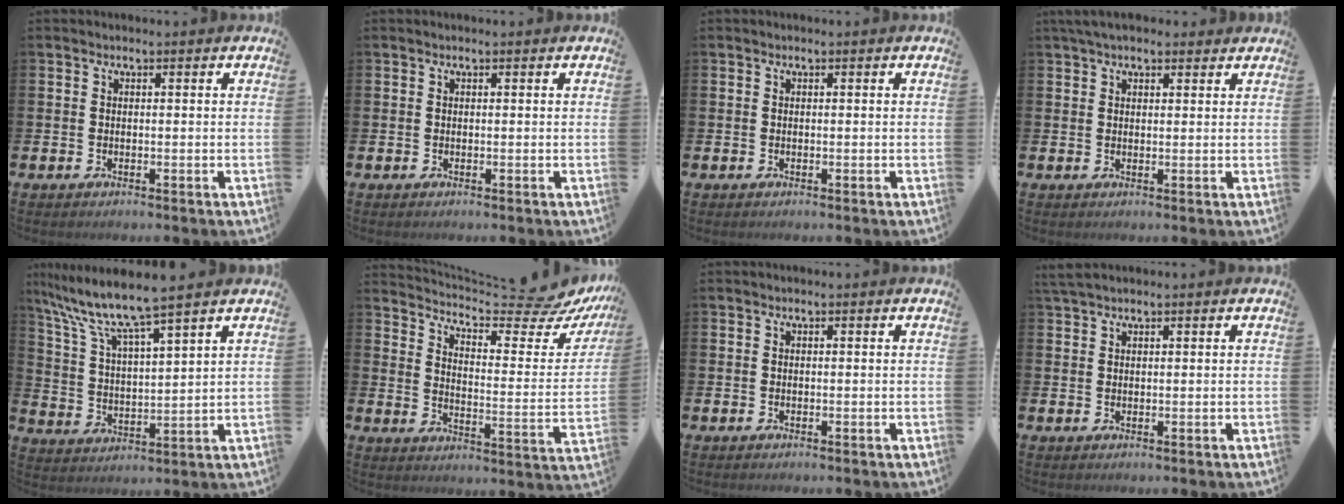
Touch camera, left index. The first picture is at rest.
{"total": 0.0}
{"total": 0.0}
{"total": 3.2, "force": [2.7, 1.2, 1.4], "torque": [-0.030, 0.000, 0.049]}
{"total": 8.2, "force": [7.2, 0.5, 4.0], "torque": [-0.107, -0.039, 0.121]}
{"total": 8.1, "force": [7.0, 1.6, 3.7], "torque": [-0.072, -0.062, 0.111]}
{"total": 0.0}
{"total": 1.8, "force": [1.5, 0.3, 0.8], "torque": [-0.015, 0.003, 0.028]}